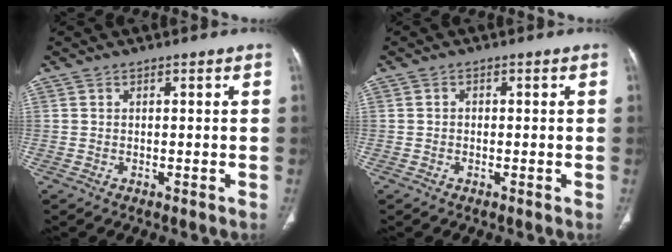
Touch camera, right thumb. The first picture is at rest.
{"total": 0.9, "force": [-0.1, 0.8, 0.5], "torque": [-0.006, 0.004, -0.003]}